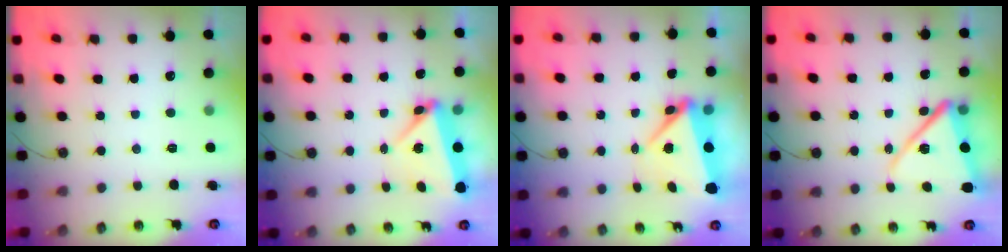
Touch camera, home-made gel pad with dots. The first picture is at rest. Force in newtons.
{"total": 9.1, "press": 4.7, "slide": 7.8}
{"total": 7.9, "press": 7.6, "slide": 2.0}
{"total": 14.4, "press": 14.4, "slide": 1.1}